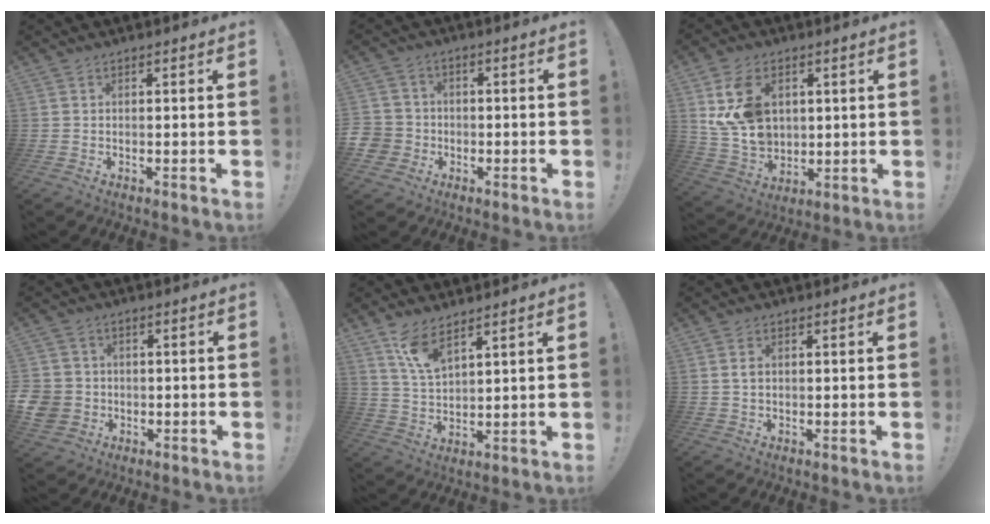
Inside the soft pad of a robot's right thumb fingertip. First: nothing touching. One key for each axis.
{"total": 5.9, "fx": -1.7, "fy": 5.5, "fz": 1.3, "tx": -0.036, "ty": 0.020, "tz": -0.033}
{"total": 14.5, "fx": 4.8, "fy": 10.6, "fz": 8.6, "tx": -0.175, "ty": -0.018, "tz": 0.095}
{"total": 7.0, "fx": -1.5, "fy": 6.5, "fz": 2.1, "tx": -0.057, "ty": 0.014, "tz": -0.024}
{"total": 8.4, "fx": 6.1, "fy": 2.9, "fz": 4.9, "tx": -0.092, "ty": -0.033, "tz": 0.112}
{"total": 2.2, "fx": 0.7, "fy": 1.4, "fz": 1.5, "tx": -0.030, "ty": 0.005, "tz": 0.011}